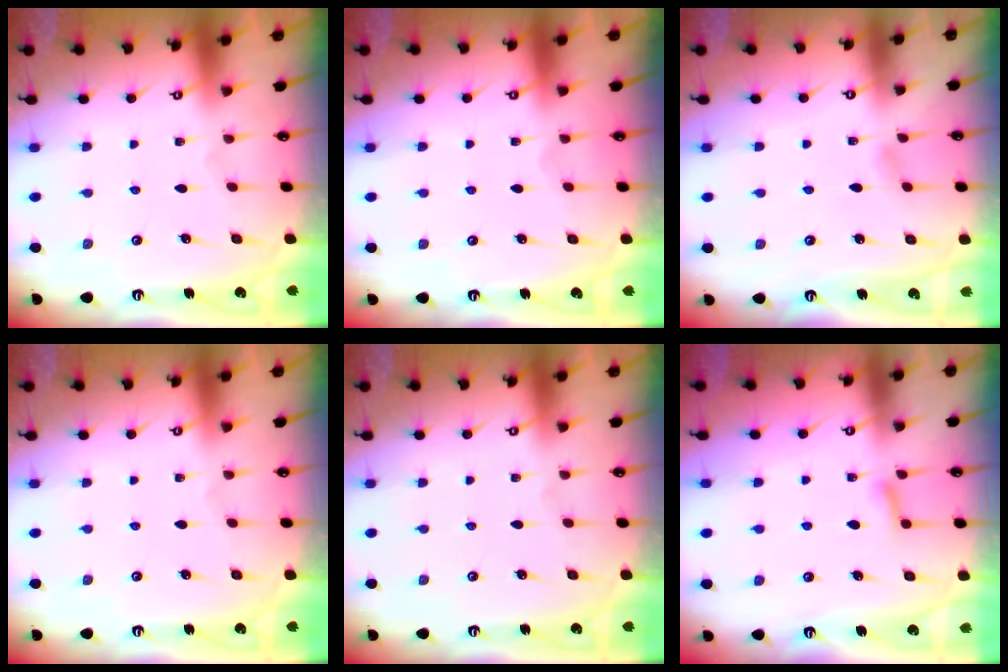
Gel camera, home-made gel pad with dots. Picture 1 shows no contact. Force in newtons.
{"total": 0.0}
{"total": 4.0, "press": 4.0, "slide": 0.5}
{"total": 0.0}
{"total": 0.0}
{"total": 5.9, "press": 5.9, "slide": 0.7}